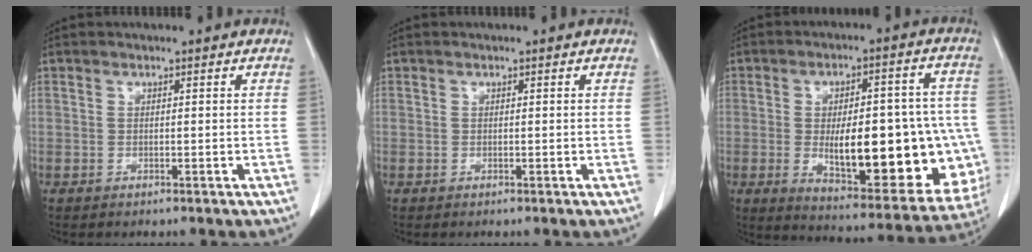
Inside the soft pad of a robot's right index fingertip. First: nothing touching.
{"total": 0.0}
{"total": 24.5, "force": [-3.9, 8.6, 22.6], "torque": [-0.251, 0.017, -0.024]}